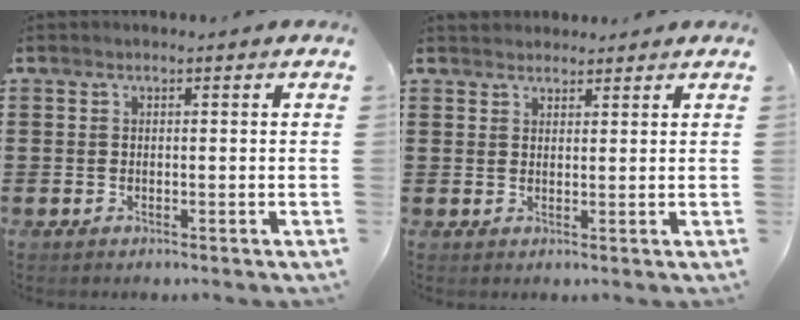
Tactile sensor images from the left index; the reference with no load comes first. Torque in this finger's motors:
{"motor_torque": [2.14, 0.00, 0.10, 0.06]}